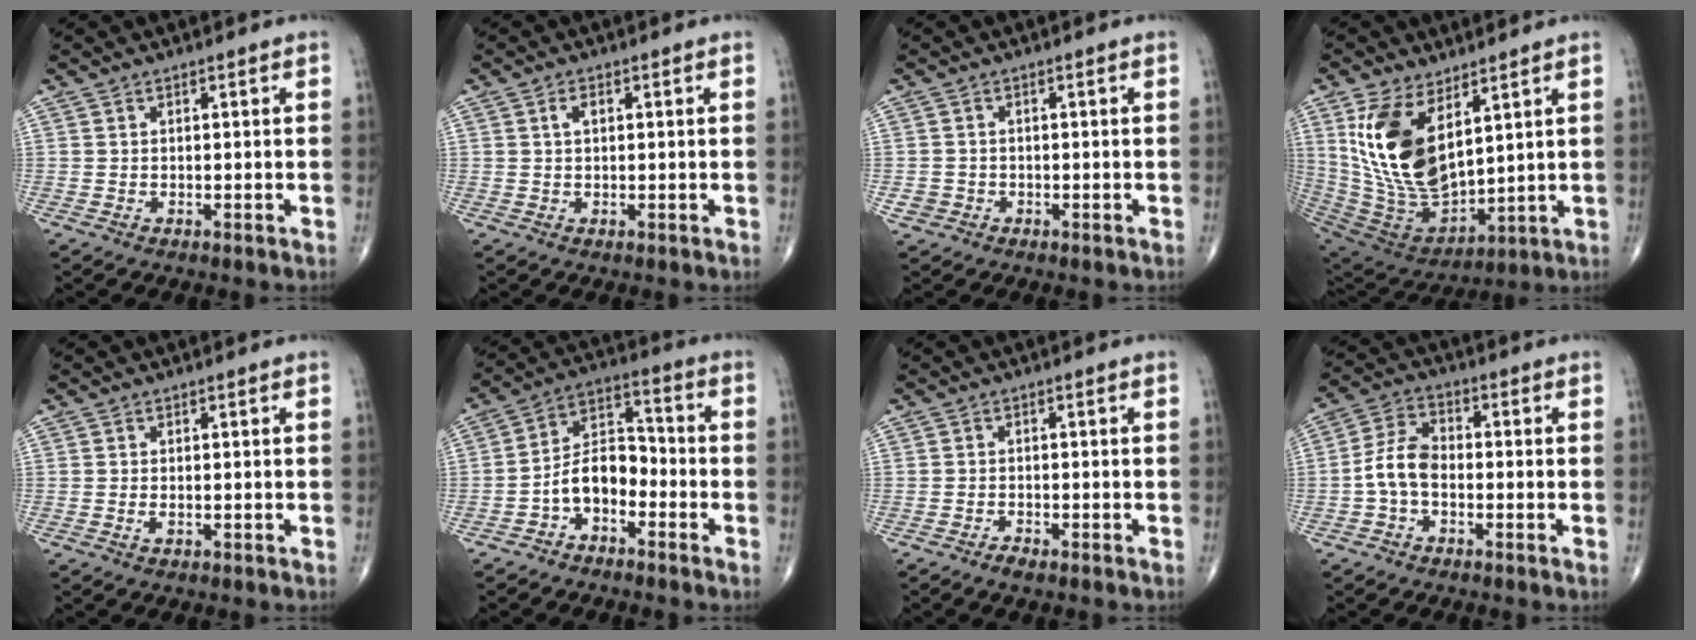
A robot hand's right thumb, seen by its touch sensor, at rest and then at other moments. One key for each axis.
{"total": 1.9, "fx": 0.5, "fy": 1.0, "fz": 1.5, "tx": -0.028, "ty": 0.004, "tz": 0.009}
{"total": 1.9, "fx": -0.7, "fy": 1.7, "fz": 0.4, "tx": -0.002, "ty": 0.007, "tz": -0.012}
{"total": 18.9, "fx": 6.8, "fy": 9.7, "fz": 14.7, "tx": -0.269, "ty": -0.035, "tz": 0.151}
{"total": 0.9, "fx": -0.2, "fy": 0.5, "fz": 0.8, "tx": -0.013, "ty": 0.000, "tz": -0.004}
{"total": 8.8, "fx": -3.8, "fy": 5.4, "fz": 5.8, "tx": -0.085, "ty": 0.056, "tz": -0.080}
{"total": 1.5, "fx": -1.2, "fy": 0.3, "fz": 0.8, "tx": -0.021, "ty": 0.006, "tz": -0.024}
{"total": 6.7, "fx": -1.6, "fy": 4.1, "fz": 5.1, "tx": -0.096, "ty": 0.025, "tz": -0.043}